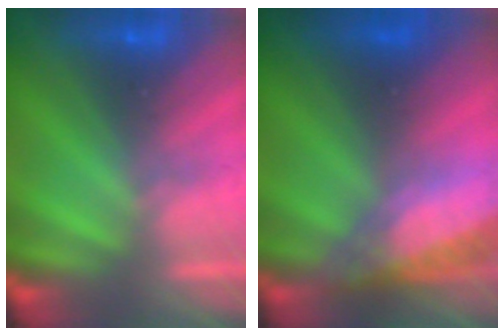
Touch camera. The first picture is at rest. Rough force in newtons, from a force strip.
{"total": 8.8}